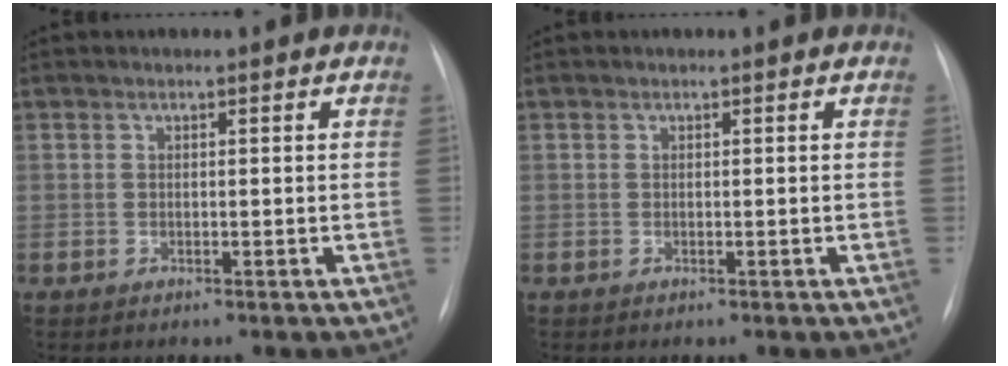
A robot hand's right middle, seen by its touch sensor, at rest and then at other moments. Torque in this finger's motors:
{"motor_torque": [0.02, -0.02, 0.02, 0.00]}